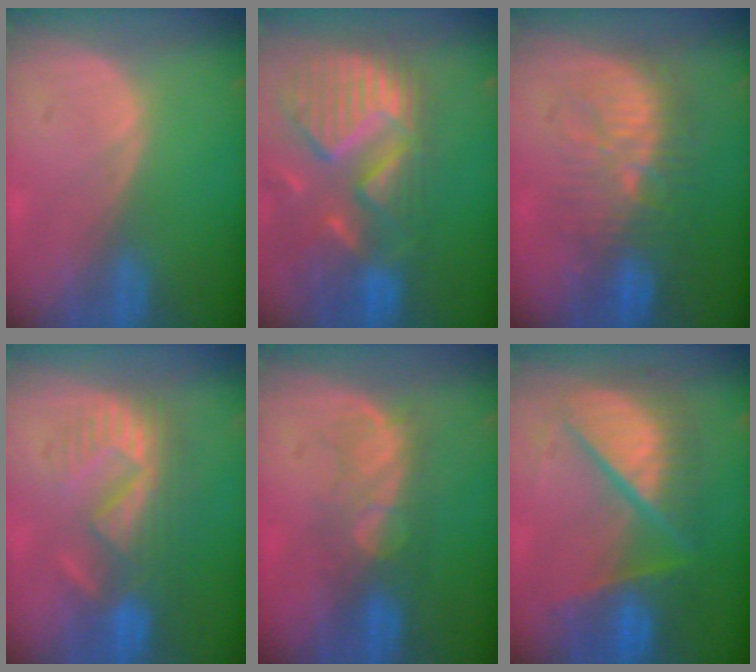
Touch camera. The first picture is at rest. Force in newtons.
{"total": 13.5, "press": 11.4, "slide": 7.2}
{"total": 9.2, "press": 9.0, "slide": 2.0}
{"total": 8.9, "press": 8.4, "slide": 2.9}
{"total": 6.1, "press": 6.0, "slide": 1.2}
{"total": 10.9, "press": 10.9, "slide": 1.4}